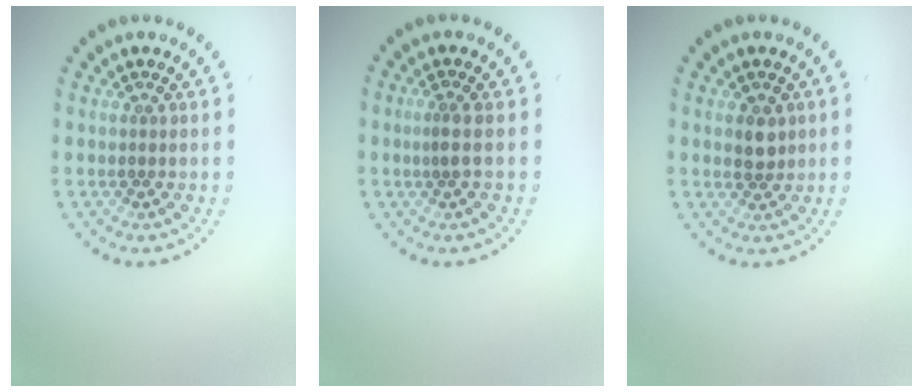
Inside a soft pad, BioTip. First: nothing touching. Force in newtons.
{"total": 1.0, "press": 0.7, "slide": 0.7}
{"total": 1.9, "press": 1.9, "slide": 0.6}